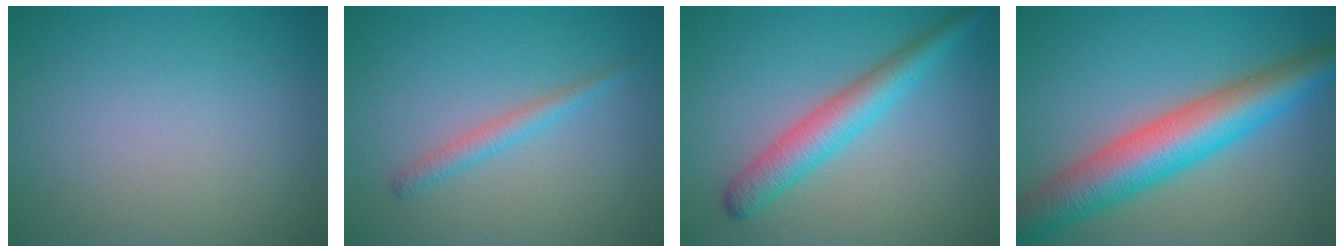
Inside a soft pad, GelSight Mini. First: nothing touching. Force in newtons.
{"total": 1.7, "press": 1.7, "slide": 0.1}
{"total": 4.3, "press": 4.3, "slide": 0.1}
{"total": 8.9, "press": 8.9, "slide": 0.1}